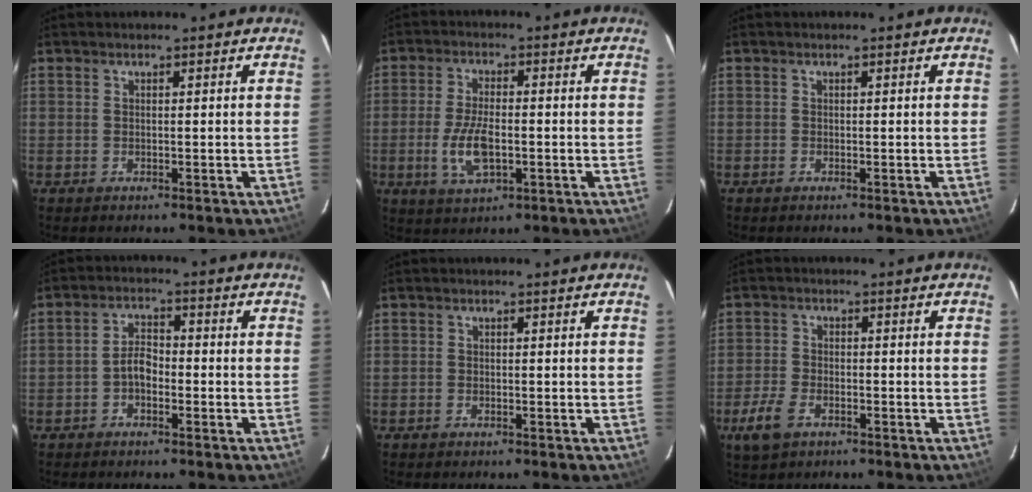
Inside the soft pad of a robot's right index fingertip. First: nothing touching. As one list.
[{"total": 8.2, "force": [-2.0, 3.6, 7.1], "torque": [-0.147, -0.008, -0.036]}, {"total": 0.0}, {"total": 3.4, "force": [-1.7, 2.0, 2.2], "torque": [-0.043, 0.012, -0.033]}, {"total": 0.8, "force": [-0.6, 0.5, 0.0], "torque": [-0.001, 0.003, -0.011]}, {"total": 6.2, "force": [-3.5, 3.5, 3.7], "torque": [-0.098, -0.003, -0.066]}]